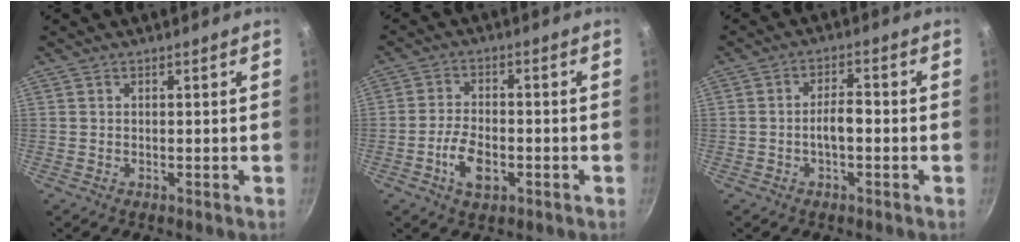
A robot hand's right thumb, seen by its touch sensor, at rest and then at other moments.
{"total": 7.0, "force": [-2.6, 3.7, 5.3], "torque": [-0.098, 0.016, -0.049]}
{"total": 4.2, "force": [-1.1, 1.8, 3.6], "torque": [-0.054, 0.025, -0.021]}